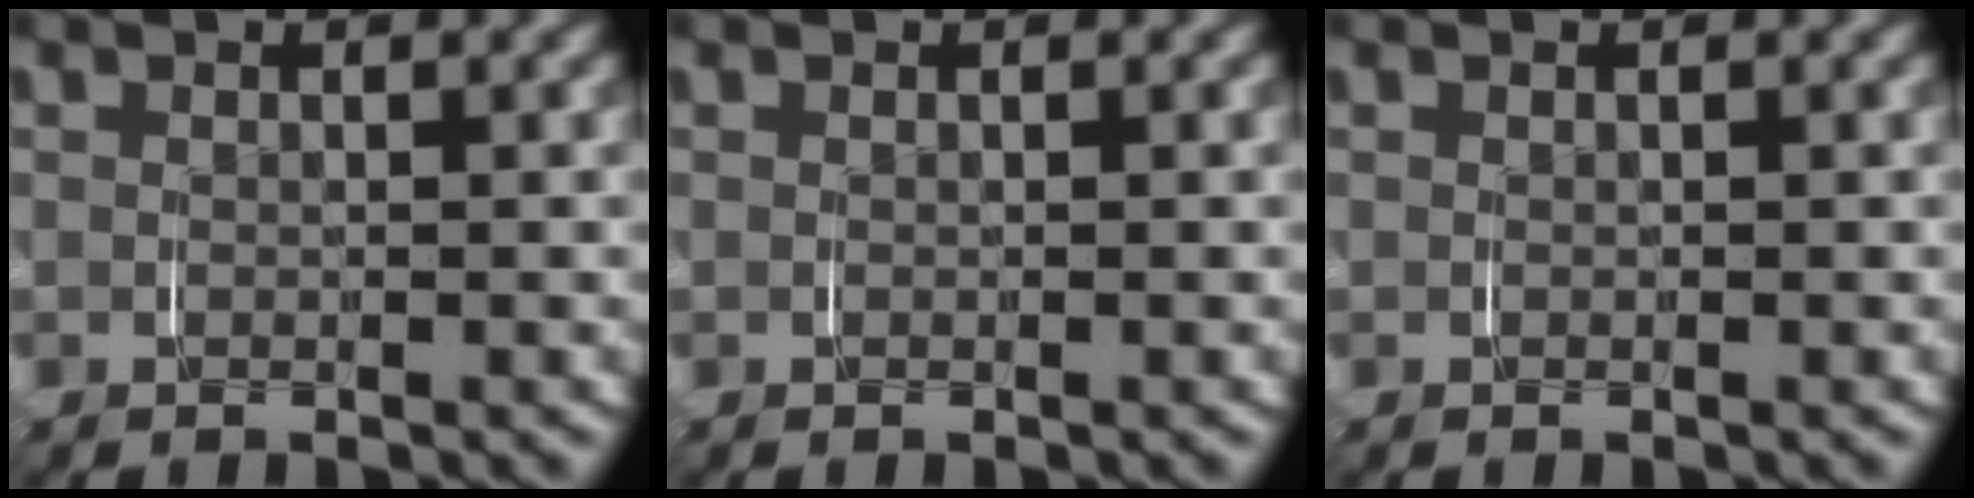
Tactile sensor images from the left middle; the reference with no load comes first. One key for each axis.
{"total": 0.0}
{"total": 0.0}